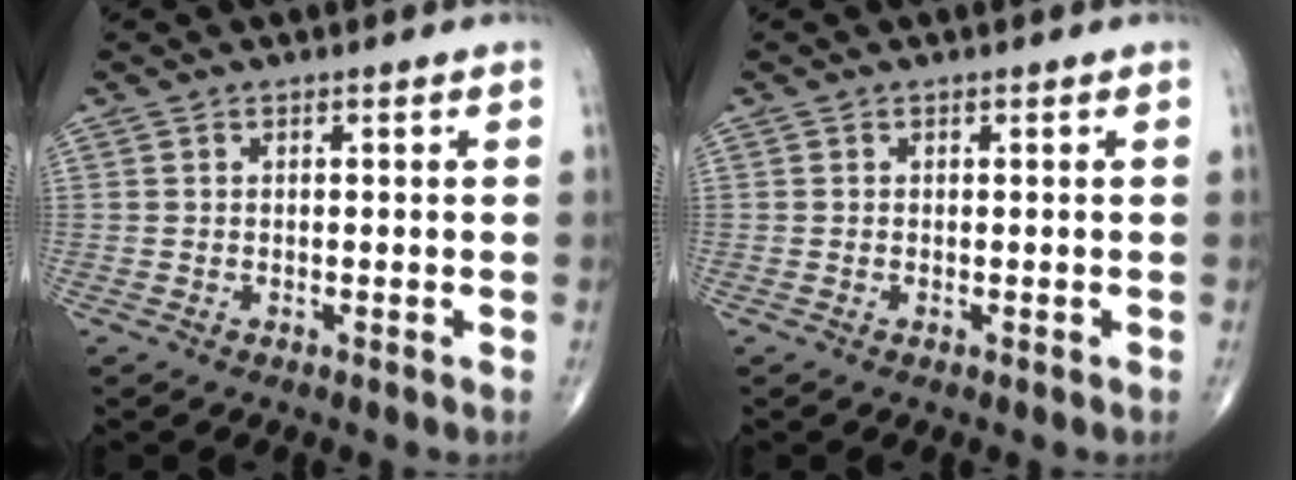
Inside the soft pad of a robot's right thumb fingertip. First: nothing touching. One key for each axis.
{"total": 0.0}